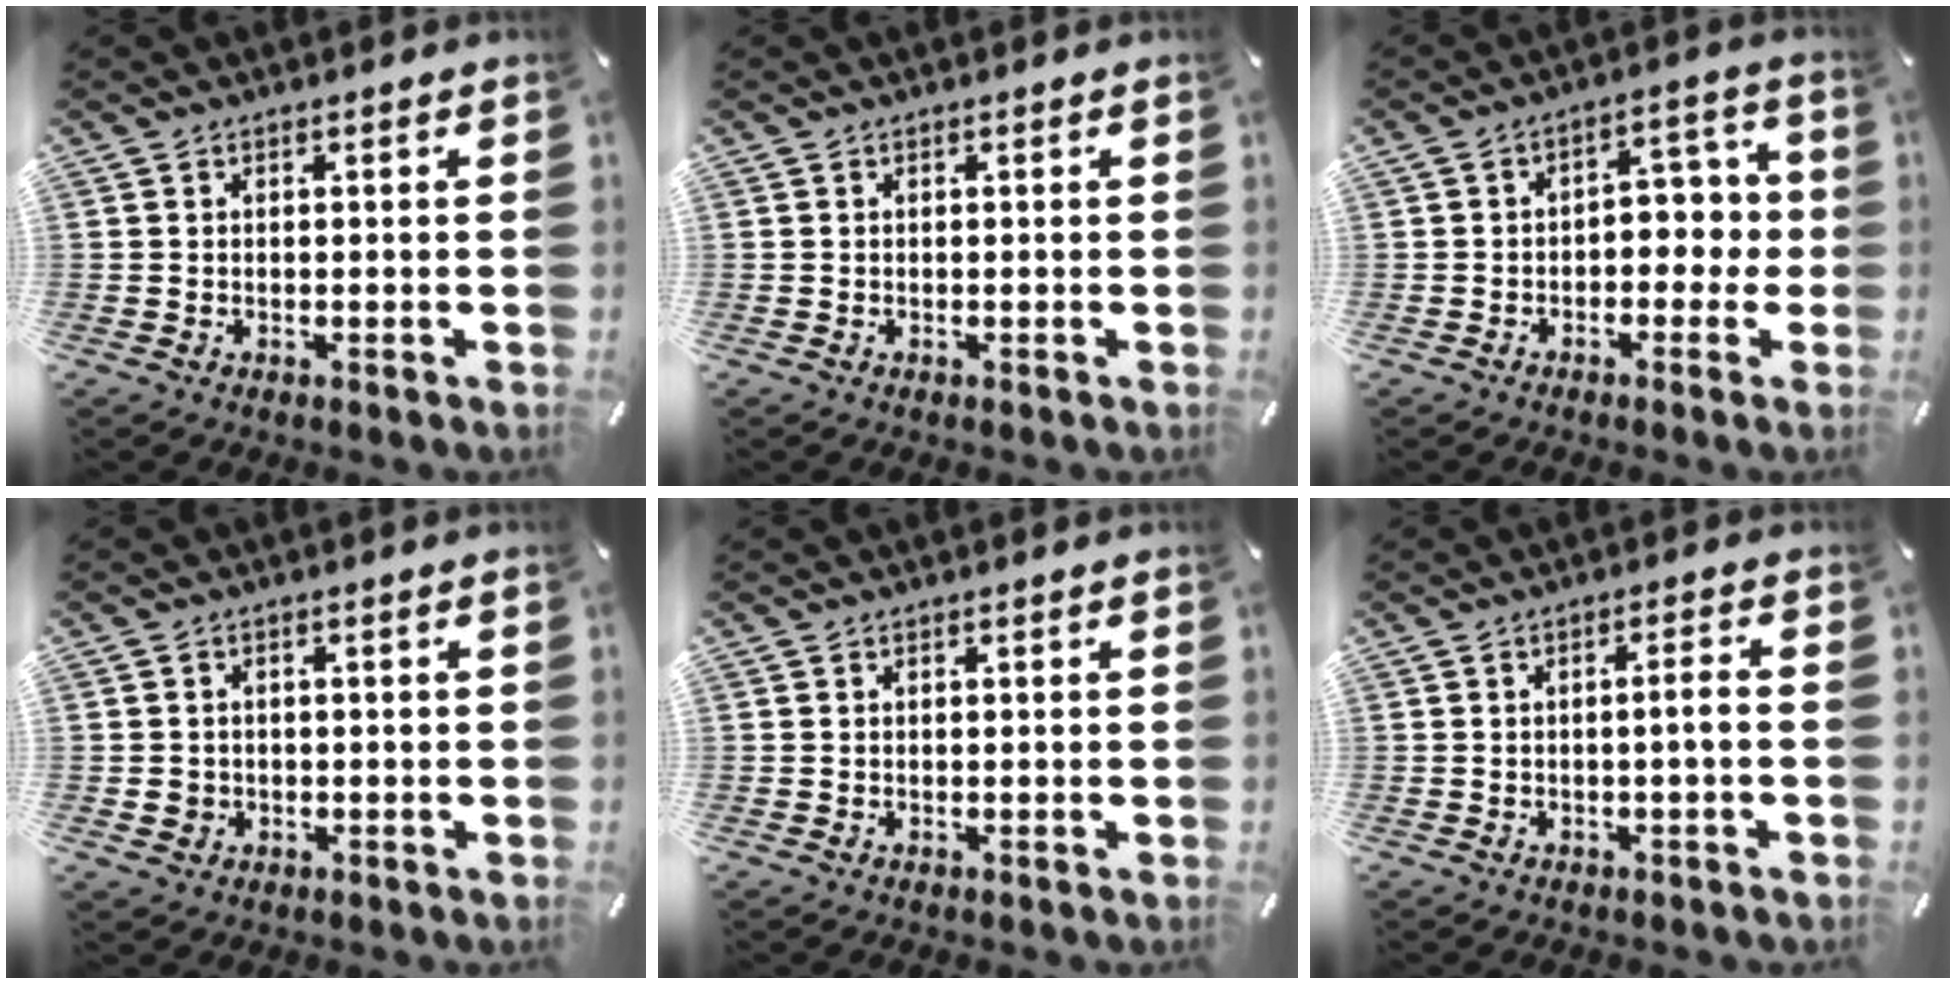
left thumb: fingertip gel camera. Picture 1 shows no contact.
{"total": 0.0}
{"total": 6.6, "force": [-1.2, 4.9, 4.3], "torque": [-0.049, 0.008, -0.031]}
{"total": 2.5, "force": [-0.5, 2.3, 0.8], "torque": [-0.015, 0.004, -0.012]}
{"total": 0.0}
{"total": 3.3, "force": [-0.7, 0.3, 3.2], "torque": [-0.057, 0.001, -0.014]}